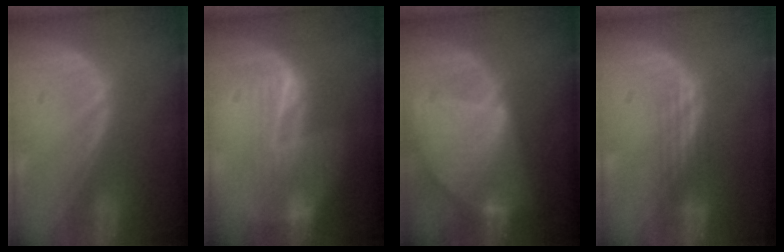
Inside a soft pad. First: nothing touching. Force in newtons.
{"total": 6.7, "press": 6.3, "slide": 2.2}
{"total": 9.5, "press": 8.2, "slide": 4.8}
{"total": 3.0, "press": 2.5, "slide": 1.6}